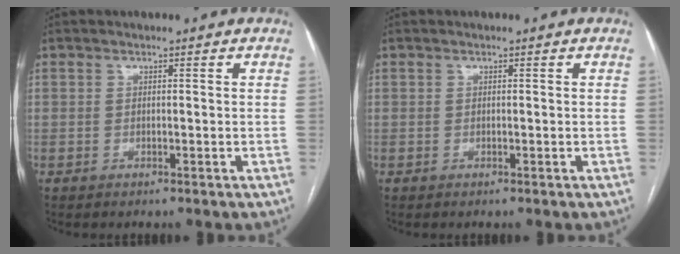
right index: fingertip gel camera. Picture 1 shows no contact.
{"total": 0.0}